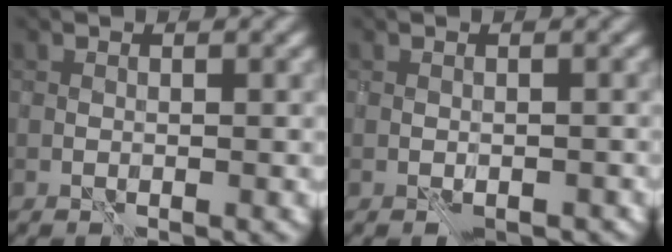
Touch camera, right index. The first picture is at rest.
{"total": 2.0, "force": [-1.6, 0.9, 0.7], "torque": [-0.015, 0.004, -0.018]}